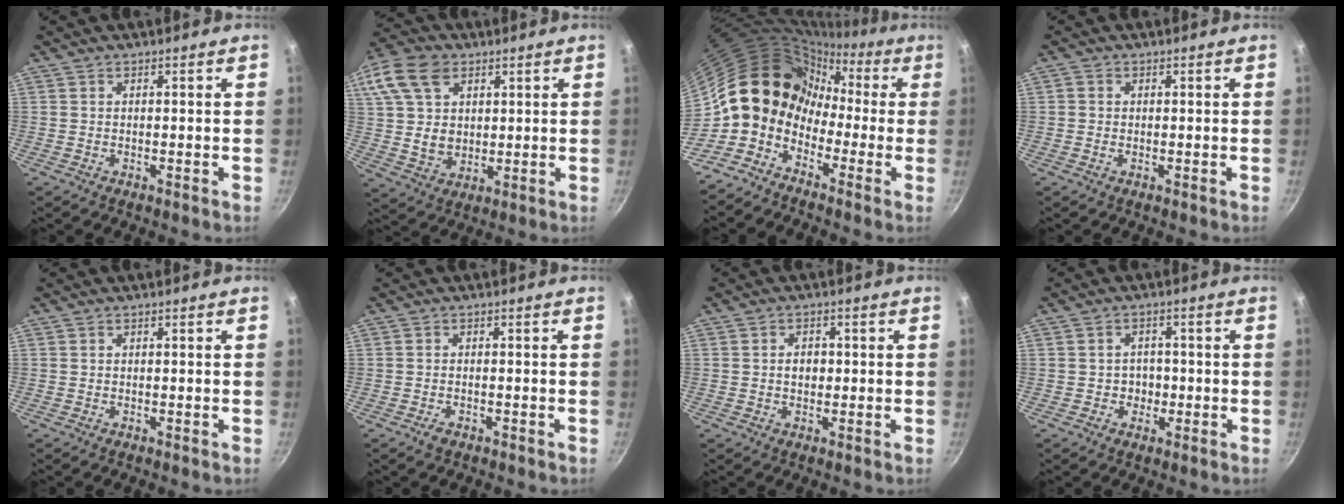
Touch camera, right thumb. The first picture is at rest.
{"total": 19.7, "force": [8.1, 14.2, 11.1], "torque": [-0.240, 0.013, 0.153]}
{"total": 13.3, "force": [-3.2, 10.9, 6.8], "torque": [-0.073, 0.057, -0.093]}
{"total": 0.9, "force": [-0.1, 0.8, 0.4], "torque": [-0.010, 0.003, -0.003]}
{"total": 0.0}
{"total": 1.5, "force": [-1.0, 0.7, 0.9], "torque": [-0.023, 0.007, -0.016]}
{"total": 2.8, "force": [0.0, 2.2, 1.8], "torque": [-0.015, 0.005, -0.001]}
{"total": 3.1, "force": [-0.7, 2.9, 1.0], "torque": [0.009, 0.005, -0.010]}